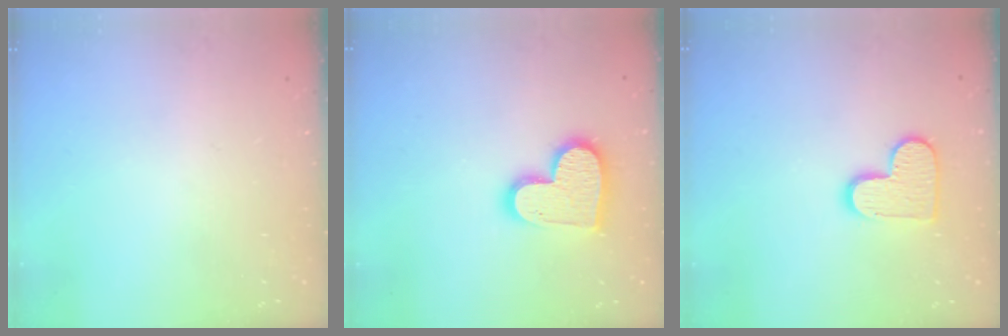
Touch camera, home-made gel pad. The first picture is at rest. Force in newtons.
{"total": 13.9, "press": 13.9, "slide": 1.2}
{"total": 11.4, "press": 11.3, "slide": 0.6}